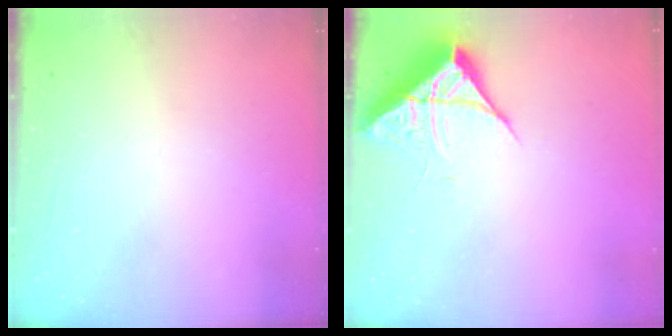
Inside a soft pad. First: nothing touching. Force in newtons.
{"total": 7.3, "press": 7.2, "slide": 0.3}